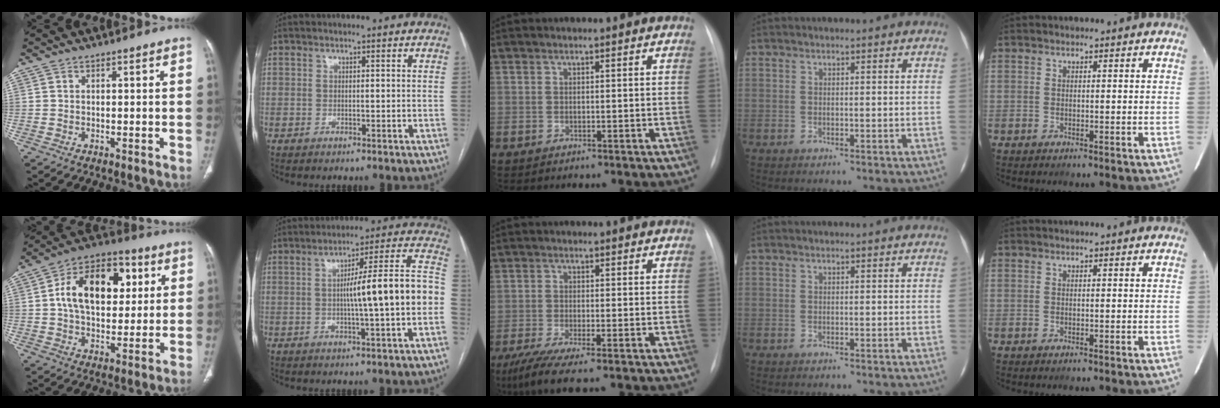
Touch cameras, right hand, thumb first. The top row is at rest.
{"thumb": {"total": 17.9, "force": [4.0, 11.1, 13.5], "torque": [-0.191, 0.012, 0.061]}, "index": {"total": 13.3, "force": [-1.7, 0.1, 13.2], "torque": [-0.185, 0.031, -0.027]}, "middle": {"total": 6.5, "force": [-4.5, 0.5, 4.7], "torque": [-0.089, -0.020, -0.079]}}